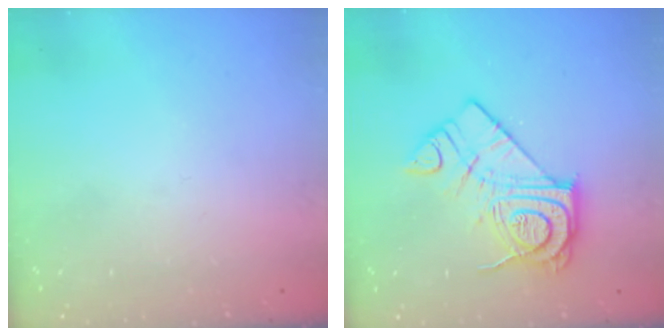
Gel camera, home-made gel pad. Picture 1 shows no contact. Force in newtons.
{"total": 14.3, "press": 14.3, "slide": 0.7}